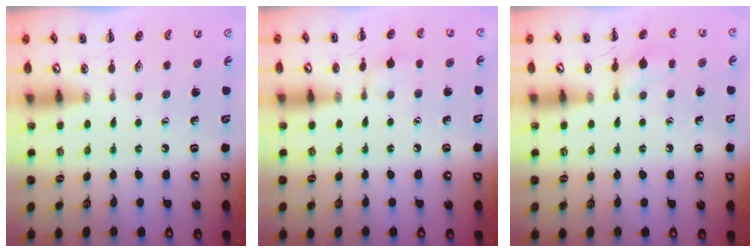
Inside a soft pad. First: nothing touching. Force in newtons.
{"total": 6.6, "press": 6.4, "slide": 1.7}
{"total": 7.2, "press": 7.1, "slide": 1.1}